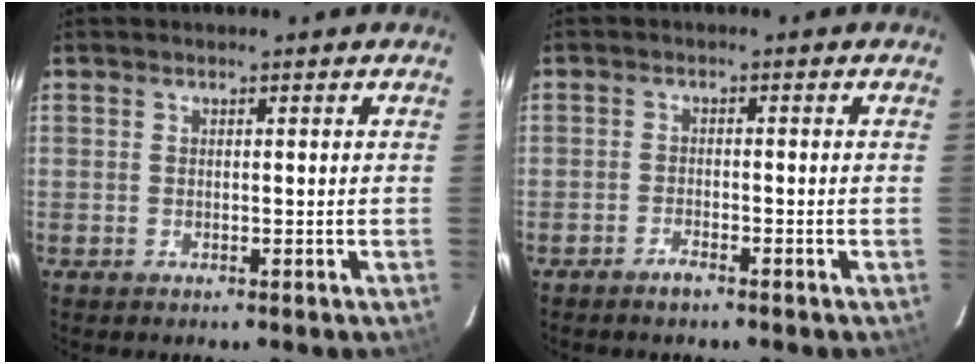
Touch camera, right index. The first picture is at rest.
{"total": 2.0, "force": [-1.8, 0.5, 0.8], "torque": [-0.021, 0.001, -0.036]}